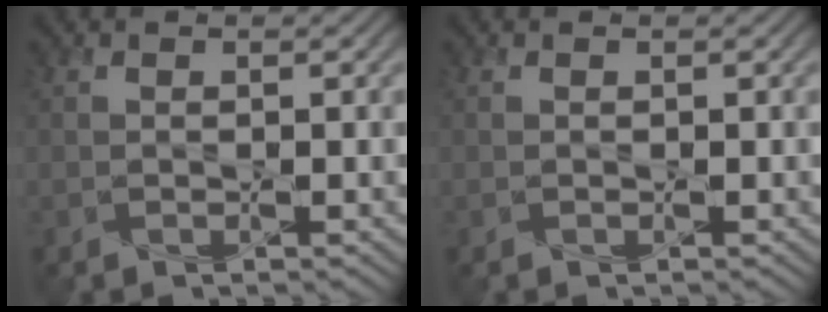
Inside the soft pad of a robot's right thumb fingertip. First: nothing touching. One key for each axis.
{"total": 0.0}